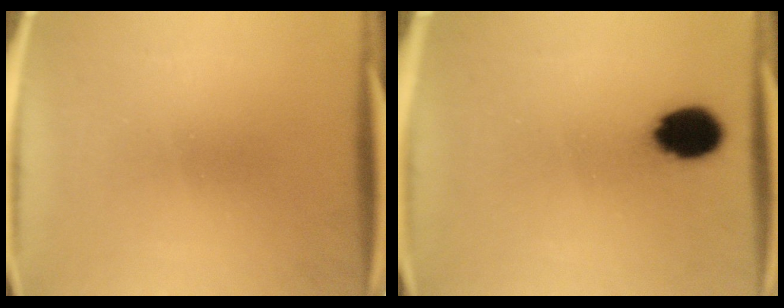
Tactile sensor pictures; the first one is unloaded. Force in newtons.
{"total": 9.4}